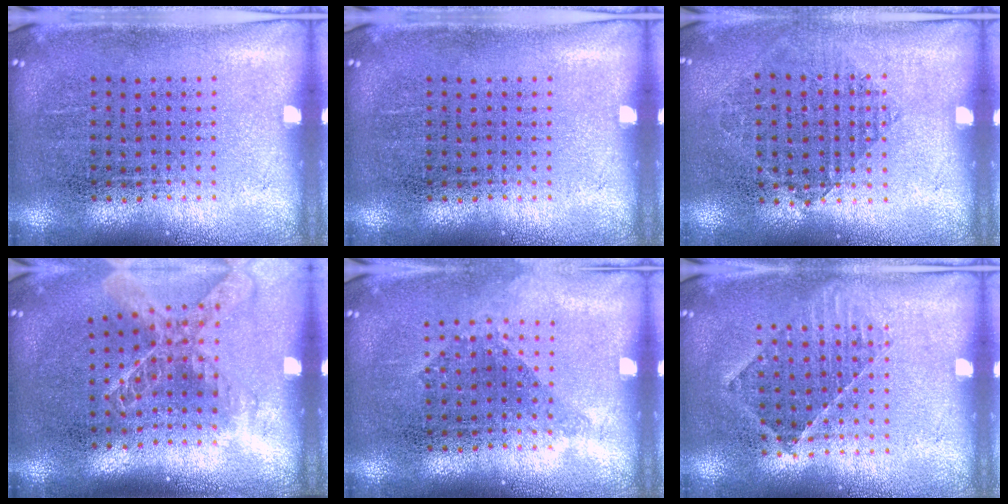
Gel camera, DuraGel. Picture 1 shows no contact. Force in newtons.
{"total": 0.0}
{"total": 0.8, "press": 0.7, "slide": 0.3}
{"total": 1.9, "press": 1.5, "slide": 1.3}
{"total": 1.1, "press": 0.9, "slide": 0.7}
{"total": 1.0, "press": 1.0, "slide": 0.3}